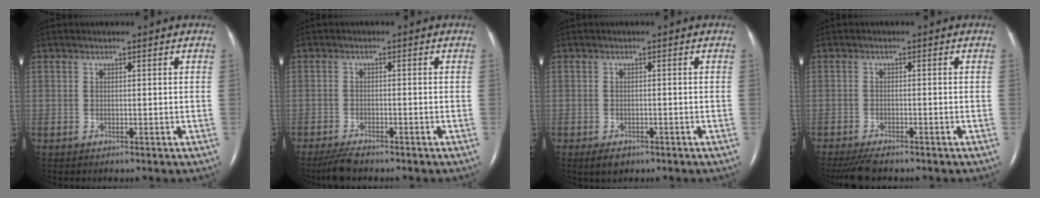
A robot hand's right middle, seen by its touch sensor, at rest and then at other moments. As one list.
[{"total": 3.6, "force": [-3.0, 0.7, 1.8], "torque": [-0.043, -0.010, -0.052]}, {"total": 2.6, "force": [-1.6, 1.4, 1.4], "torque": [-0.028, -0.003, -0.016]}, {"total": 5.2, "force": [-4.3, 1.2, 2.6], "torque": [-0.046, -0.013, -0.069]}]